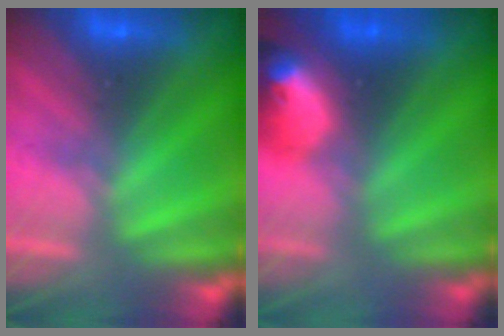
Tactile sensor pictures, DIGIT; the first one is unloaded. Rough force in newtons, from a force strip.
{"total": 7.4}